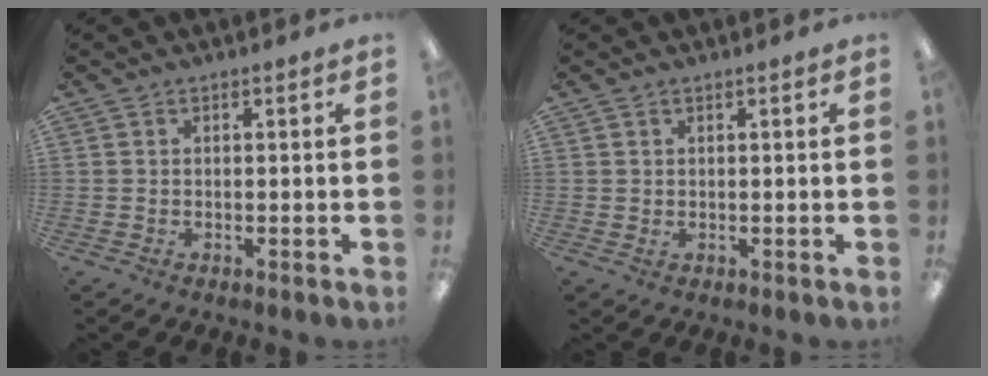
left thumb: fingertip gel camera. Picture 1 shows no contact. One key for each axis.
{"total": 0.5, "fx": 0.2, "fy": 0.3, "fz": 0.4, "tx": -0.008, "ty": 0.000, "tz": 0.003}